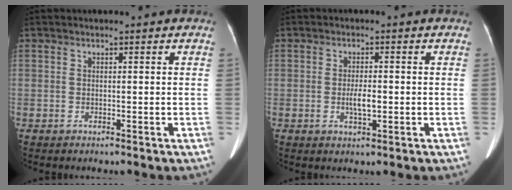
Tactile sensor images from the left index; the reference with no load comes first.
{"total": 2.8, "force": [-0.6, 0.7, 2.6], "torque": [-0.052, 0.000, -0.009]}